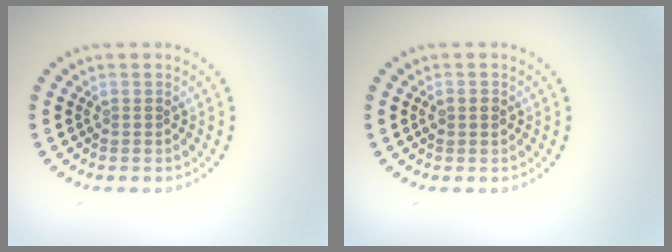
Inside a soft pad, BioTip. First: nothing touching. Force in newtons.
{"total": 1.3, "press": 1.3, "slide": 0.1}